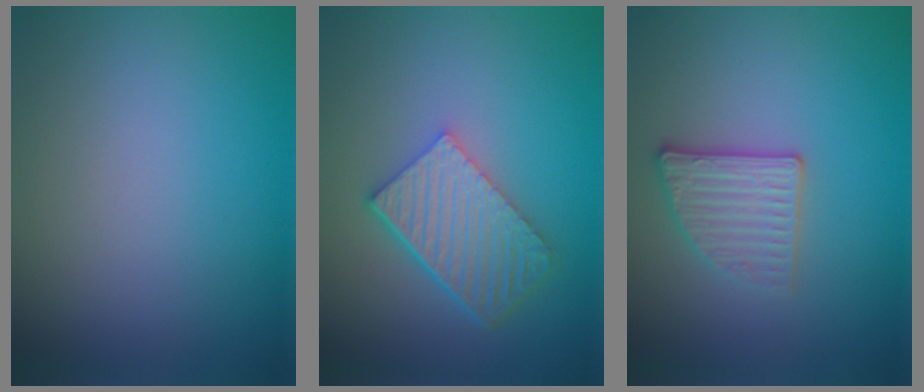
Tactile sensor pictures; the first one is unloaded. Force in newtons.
{"total": 5.8, "press": 4.1, "slide": 4.1}
{"total": 2.7, "press": 2.6, "slide": 0.8}